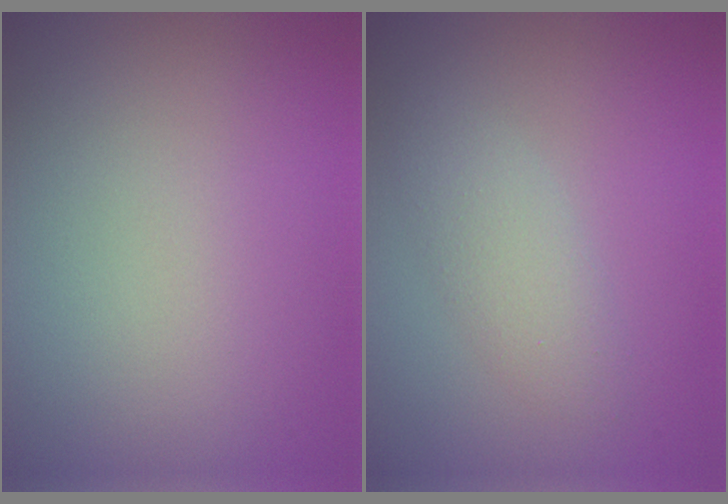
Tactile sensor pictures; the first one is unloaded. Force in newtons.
{"total": 2.2, "press": 2.2, "slide": 0.2}